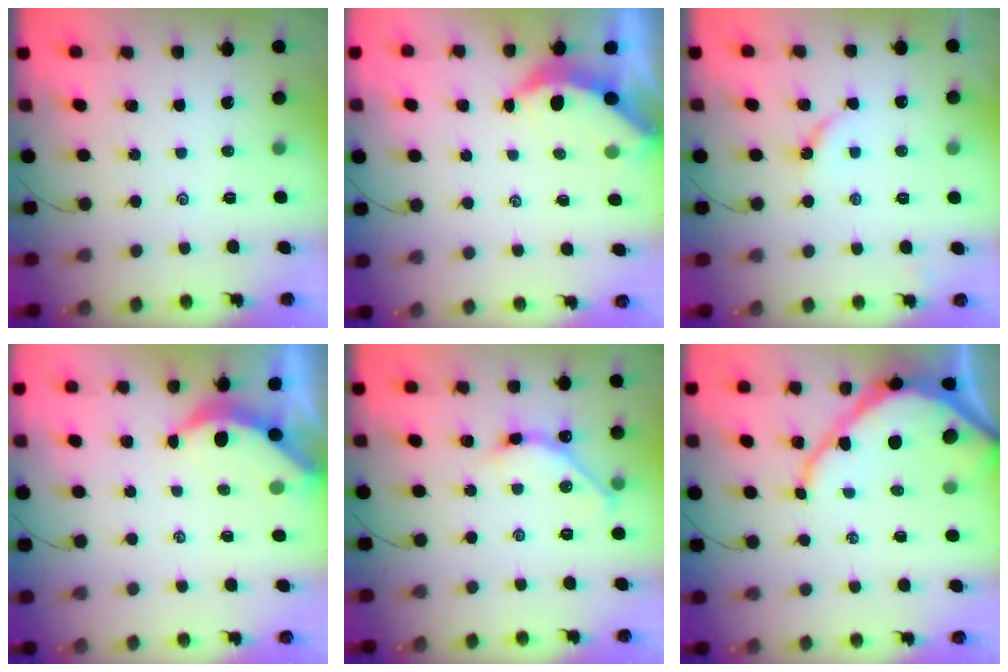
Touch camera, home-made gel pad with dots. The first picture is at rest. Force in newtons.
{"total": 3.7, "press": 3.7, "slide": 0.4}
{"total": 4.1, "press": 4.0, "slide": 0.4}
{"total": 3.8, "press": 3.8, "slide": 0.5}
{"total": 5.6, "press": 5.5, "slide": 0.8}
{"total": 11.3, "press": 11.2, "slide": 1.2}